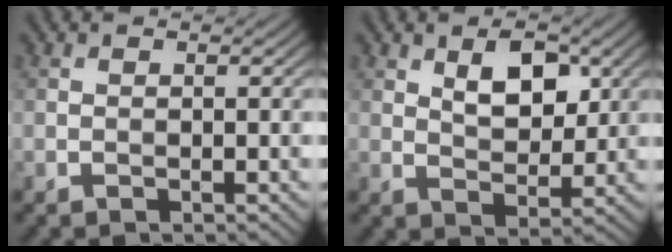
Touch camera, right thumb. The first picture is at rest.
{"total": 5.6, "force": [2.4, 3.1, 4.1], "torque": [-0.069, -0.005, 0.039]}